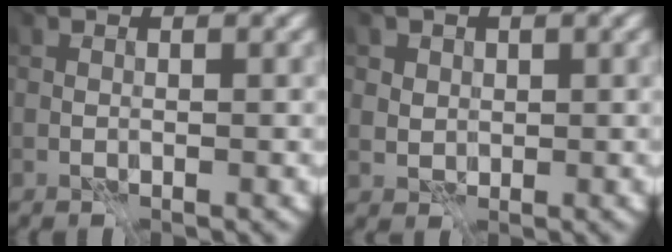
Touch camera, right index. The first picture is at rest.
{"total": 3.2, "force": [1.7, 2.6, 1.1], "torque": [-0.038, 0.002, 0.027]}